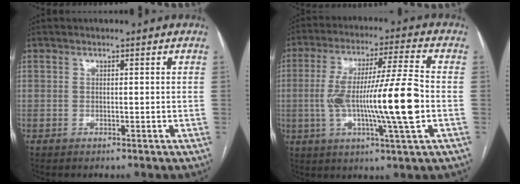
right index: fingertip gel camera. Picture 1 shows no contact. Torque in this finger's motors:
{"motor_torque": [1.73, -0.41, 0.82, 0.21]}